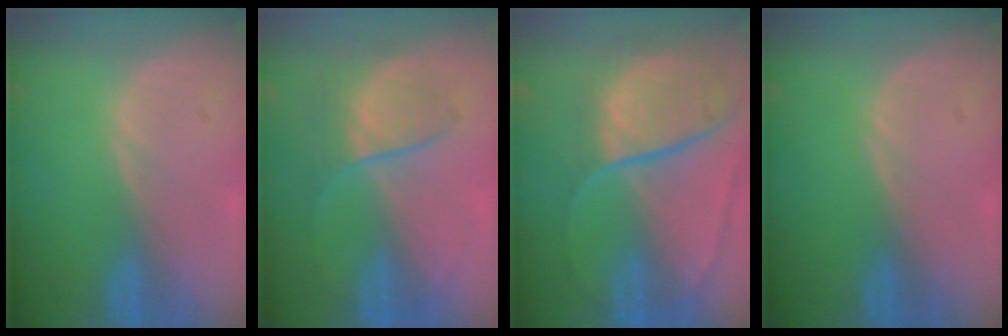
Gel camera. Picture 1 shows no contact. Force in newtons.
{"total": 6.6, "press": 6.2, "slide": 2.3}
{"total": 10.8, "press": 9.0, "slide": 6.0}
{"total": 0.0}